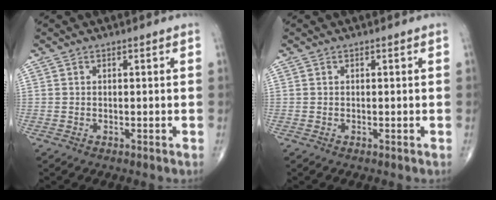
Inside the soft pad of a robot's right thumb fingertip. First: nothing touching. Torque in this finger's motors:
{"motor_torque": [-0.17, 0.01, -0.13, -0.09, 0.01]}